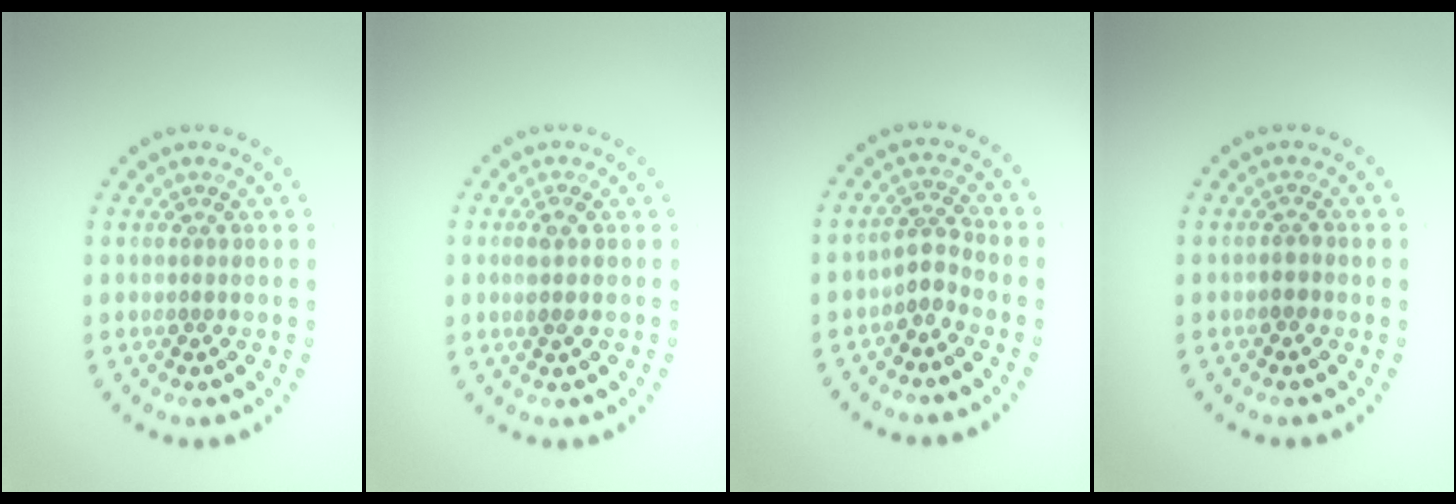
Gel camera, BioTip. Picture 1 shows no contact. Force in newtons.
{"total": 1.5, "press": 1.3, "slide": 0.7}
{"total": 2.0, "press": 1.4, "slide": 1.5}
{"total": 1.0, "press": 0.8, "slide": 0.5}